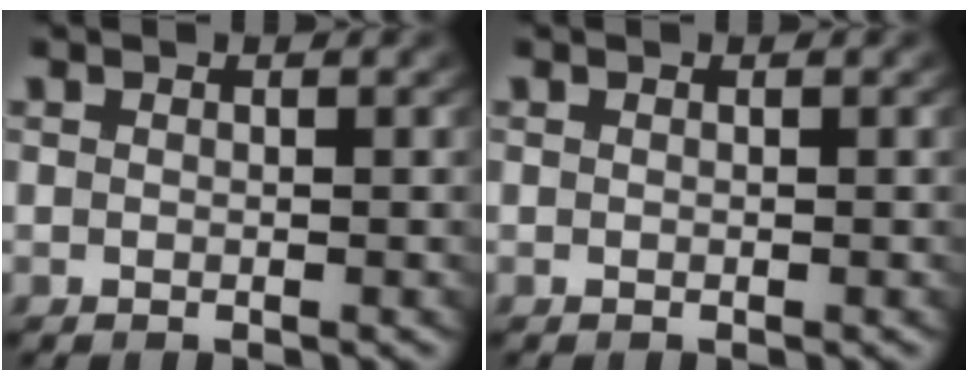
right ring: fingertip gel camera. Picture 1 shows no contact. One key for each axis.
{"total": 0.0}